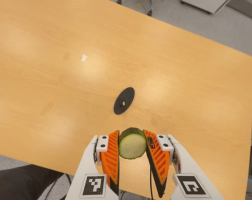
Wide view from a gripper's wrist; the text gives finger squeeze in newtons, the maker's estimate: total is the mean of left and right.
{"total": 10.0, "left": 9.5, "right": 10.4}